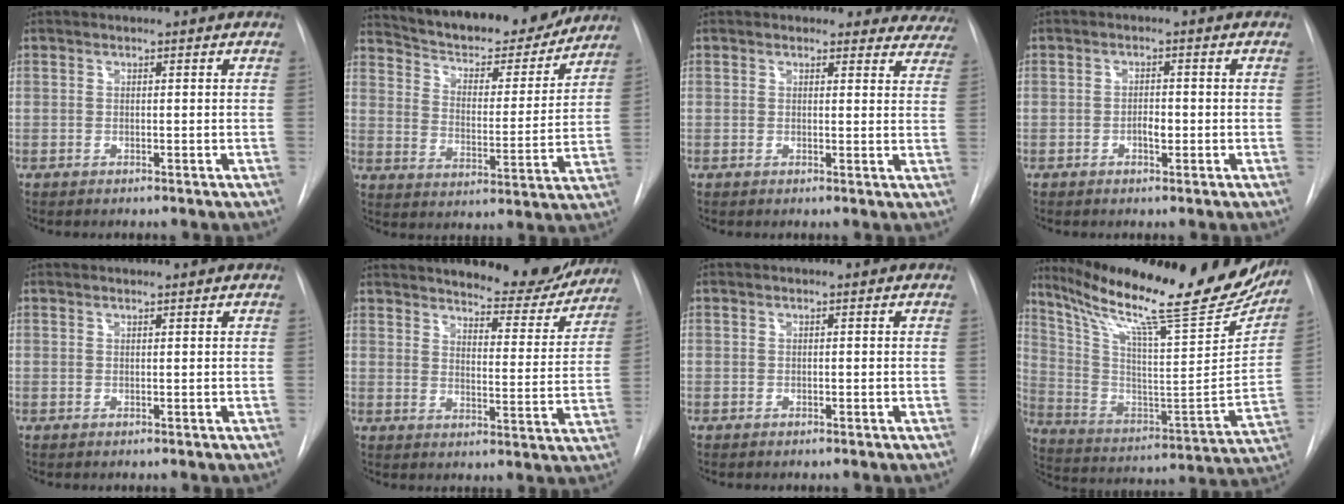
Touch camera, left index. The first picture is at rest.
{"total": 20.4, "force": [18.5, 4.7, 7.0], "torque": [-0.107, -0.012, 0.266]}
{"total": 9.5, "force": [8.8, 3.8, 0.1], "torque": [0.053, -0.018, 0.056]}
{"total": 1.9, "force": [-0.6, 0.8, 1.6], "torque": [-0.024, 0.004, -0.010]}
{"total": 1.2, "force": [1.2, -0.1, 0.2], "torque": [-0.006, 0.013, 0.024]}
{"total": 14.5, "force": [13.4, 2.9, 4.7], "torque": [-0.051, -0.028, 0.169]}
{"total": 0.0}
{"total": 30.3, "force": [25.0, 3.9, 16.5], "torque": [-0.278, -0.058, 0.361]}